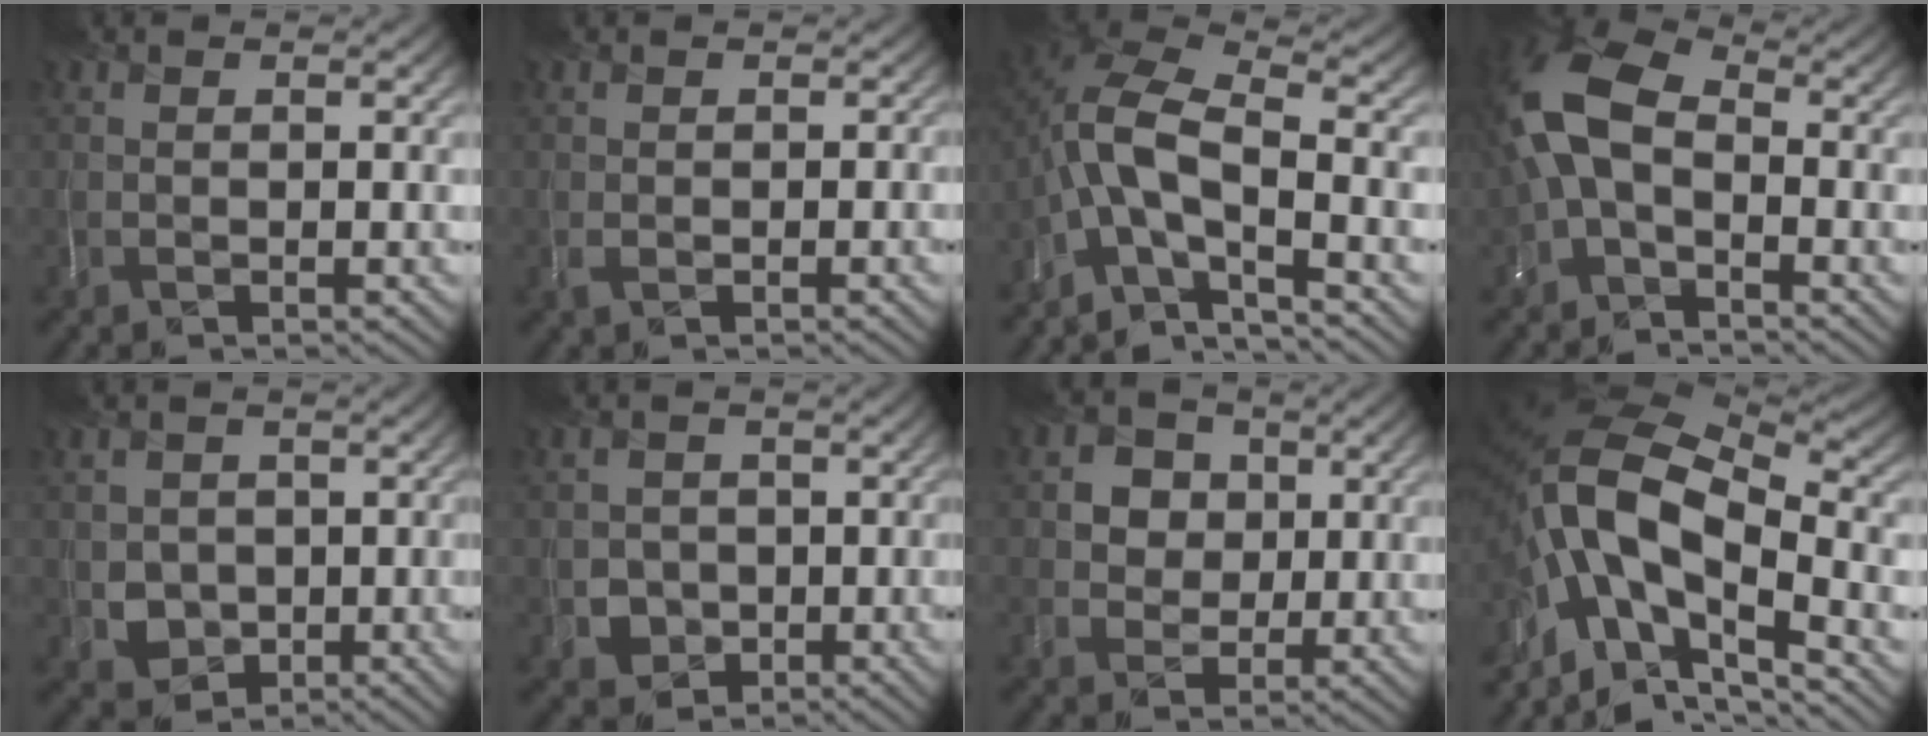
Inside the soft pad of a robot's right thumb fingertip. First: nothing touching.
{"total": 0.9, "force": [-0.2, 0.7, 0.4], "torque": [-0.009, -0.005, 0.001]}
{"total": 10.2, "force": [-4.5, 4.1, 8.3], "torque": [-0.164, -0.003, -0.090]}
{"total": 9.2, "force": [-0.7, 5.6, 7.3], "torque": [-0.185, 0.010, -0.030]}
{"total": 4.2, "force": [-0.6, 4.1, 0.8], "torque": [-0.030, -0.023, -0.007]}
{"total": 3.7, "force": [-1.3, 3.5, 0.2], "torque": [-0.005, -0.015, -0.021]}
{"total": 4.6, "force": [1.0, 4.3, 1.1], "torque": [-0.040, -0.004, 0.013]}
{"total": 15.5, "force": [-3.6, 8.4, 12.5], "torque": [-0.261, -0.007, -0.059]}